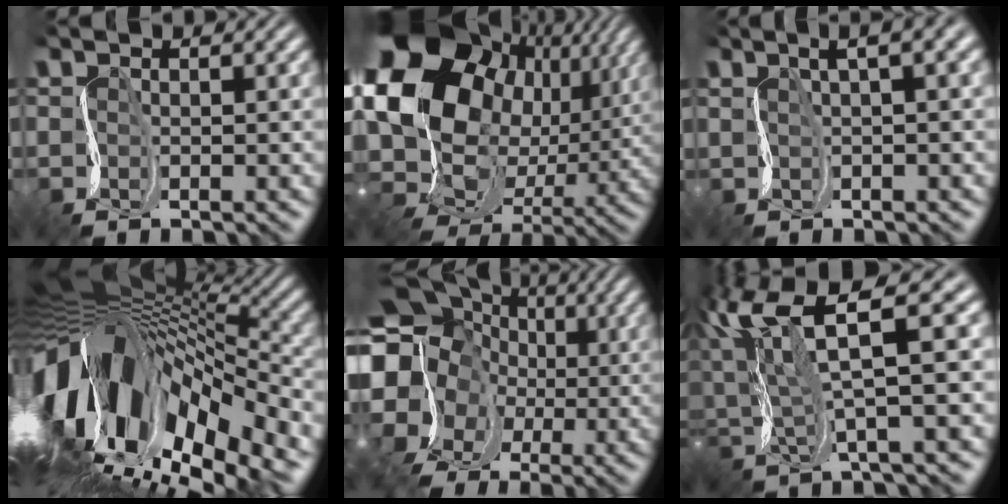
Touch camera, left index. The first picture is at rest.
{"total": 20.4, "force": [4.5, 16.9, 10.5], "torque": [-0.223, -0.002, 0.077]}
{"total": 4.5, "force": [1.9, 1.1, 3.9], "torque": [-0.039, 0.014, 0.030]}
{"total": 17.0, "force": [-1.1, 9.2, 14.2], "torque": [-0.241, -0.005, -0.007]}
{"total": 15.8, "force": [1.2, 14.7, 5.8], "torque": [-0.148, 0.022, -0.018]}
{"total": 9.1, "force": [4.2, 1.5, 7.9], "torque": [-0.161, 0.022, 0.081]}